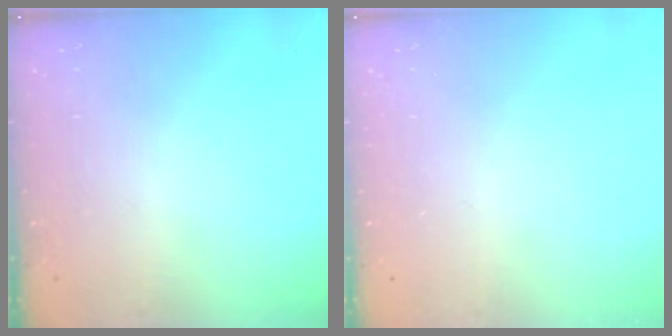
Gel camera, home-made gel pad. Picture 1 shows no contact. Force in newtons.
{"total": 0.0}